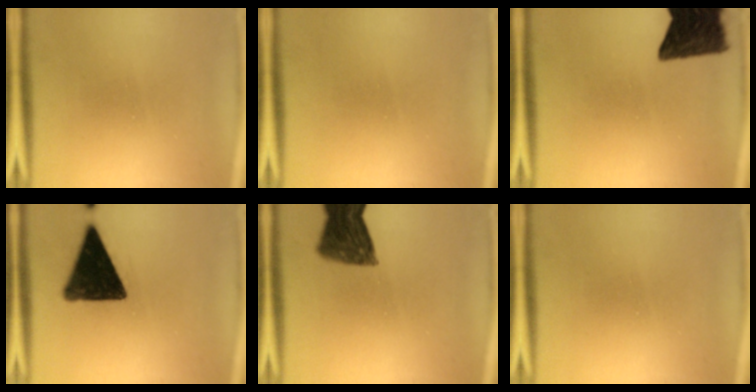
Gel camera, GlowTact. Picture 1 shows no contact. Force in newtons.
{"total": 1.6}
{"total": 12.9}
{"total": 15.2}
{"total": 11.4}
{"total": 0.0}